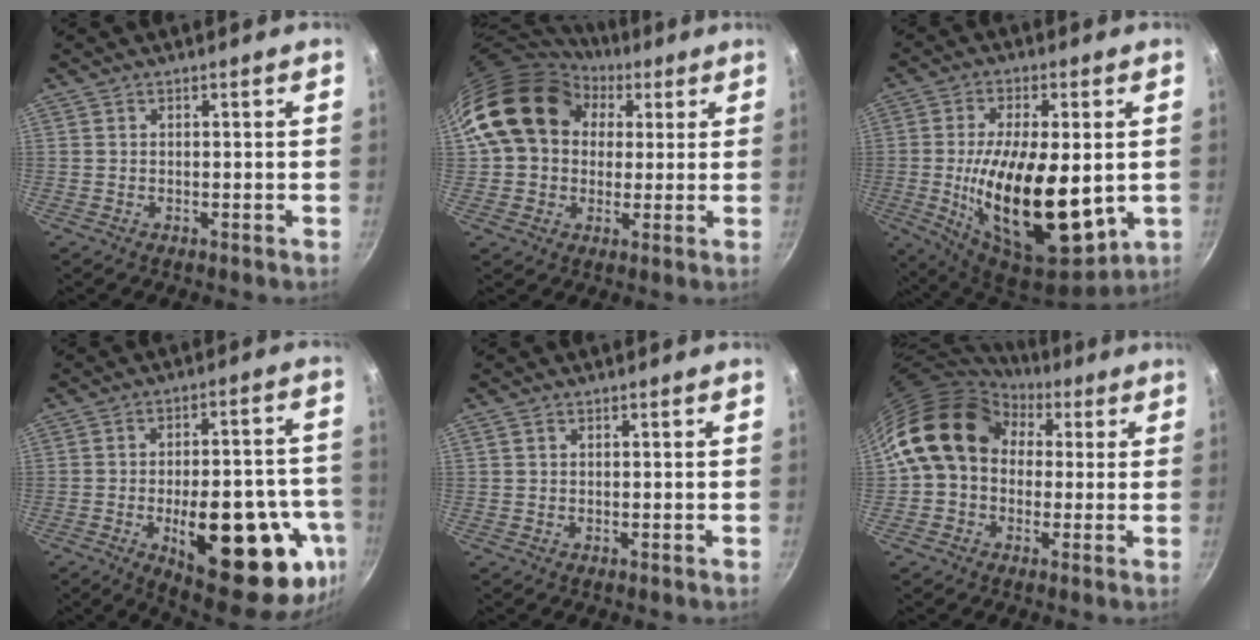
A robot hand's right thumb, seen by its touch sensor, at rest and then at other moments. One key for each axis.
{"total": 17.8, "fx": 5.8, "fy": 13.9, "fz": 9.5, "tx": -0.142, "ty": 0.020, "tz": 0.092}
{"total": 22.2, "fx": -1.5, "fy": 10.3, "fz": 19.7, "tx": -0.332, "ty": -0.014, "tz": -0.016}
{"total": 25.6, "fx": -8.3, "fy": 10.6, "fz": 21.7, "tx": -0.240, "ty": 0.015, "tz": -0.100}
{"total": 0.8, "fx": 0.4, "fy": 0.6, "fz": 0.4, "tx": -0.007, "ty": 0.001, "tz": 0.006}
{"total": 14.4, "fx": 3.6, "fy": 11.2, "fz": 8.2, "tx": -0.104, "ty": 0.024, "tz": 0.045}